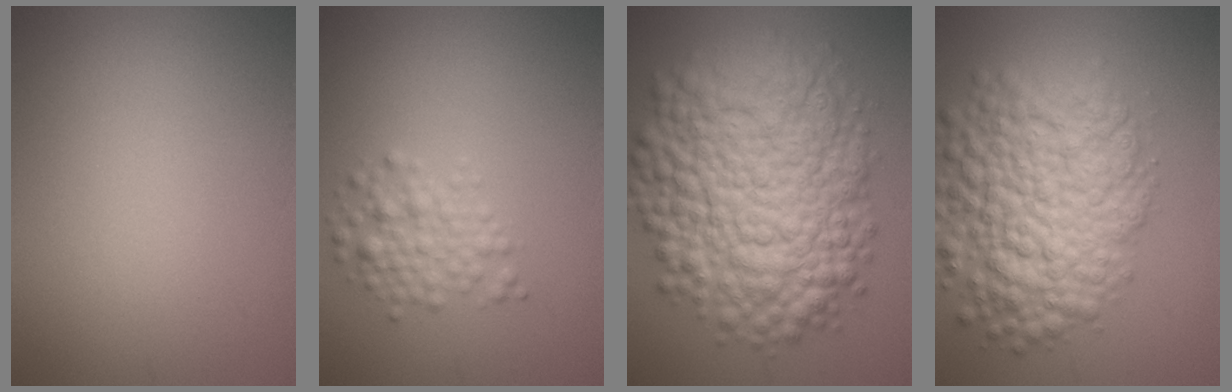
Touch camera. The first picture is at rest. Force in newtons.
{"total": 2.6, "press": 2.6, "slide": 0.2}
{"total": 13.2, "press": 13.2, "slide": 0.2}
{"total": 9.9, "press": 9.9, "slide": 0.3}